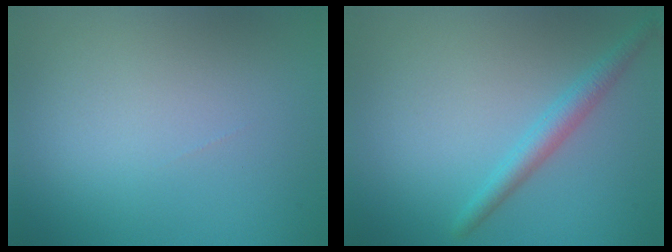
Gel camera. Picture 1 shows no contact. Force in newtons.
{"total": 2.3, "press": 2.3, "slide": 0.0}